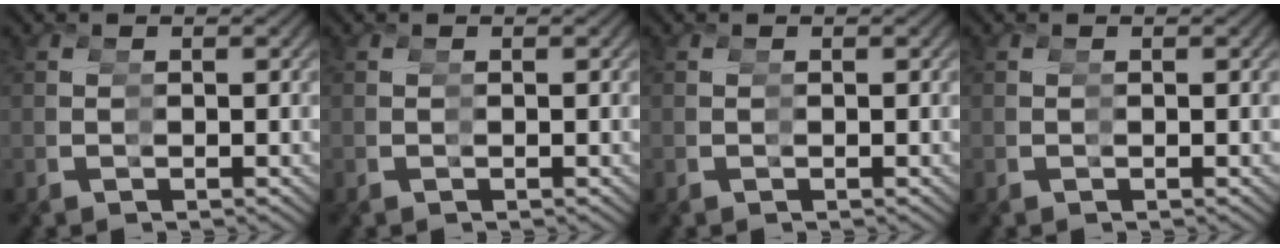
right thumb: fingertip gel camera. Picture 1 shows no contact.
{"total": 0.0}
{"total": 0.0}
{"total": 0.0}